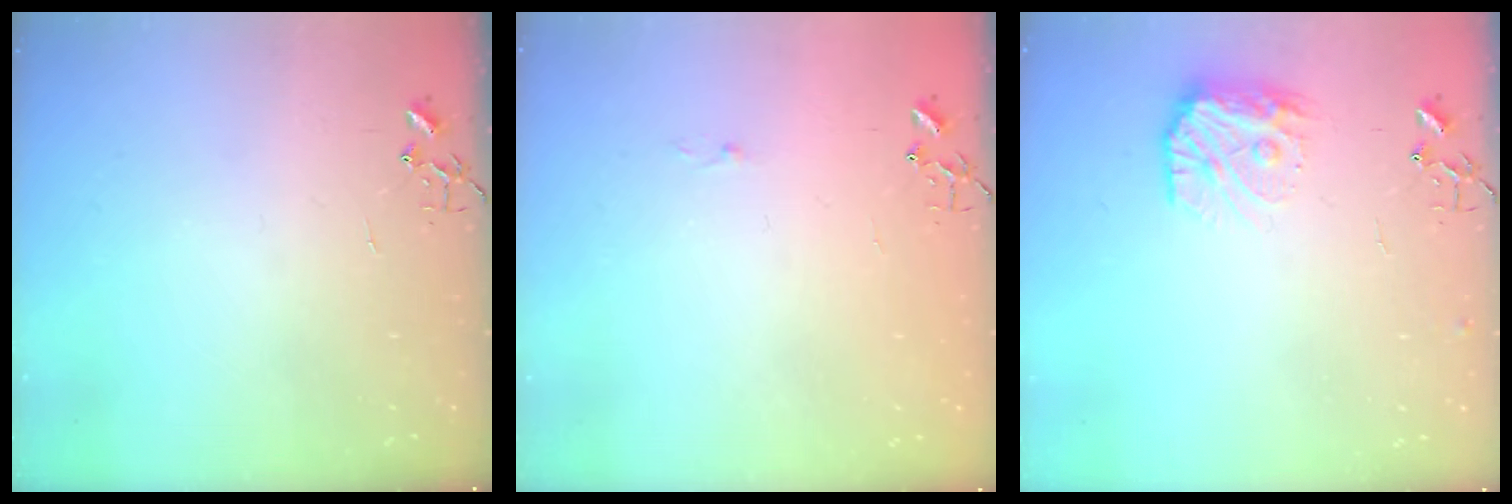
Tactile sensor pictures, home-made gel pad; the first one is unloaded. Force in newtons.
{"total": 2.6, "press": 2.6, "slide": 0.4}
{"total": 12.4, "press": 12.4, "slide": 1.0}